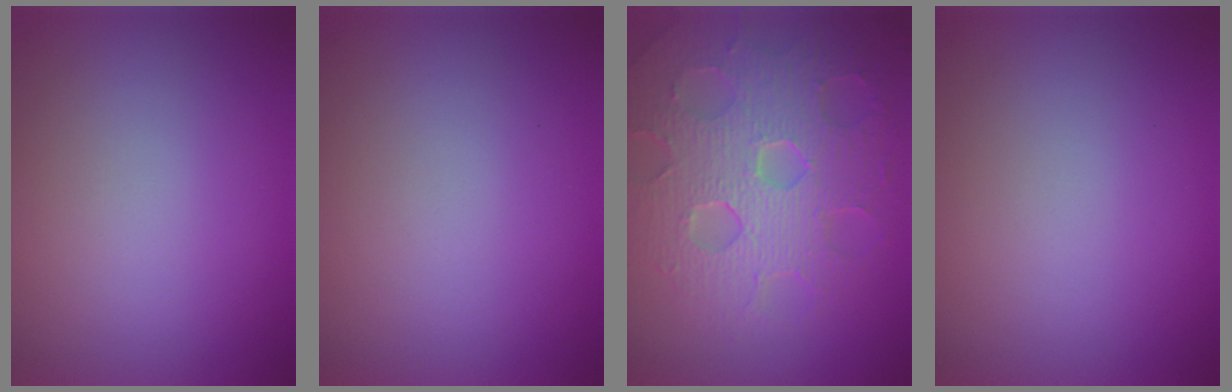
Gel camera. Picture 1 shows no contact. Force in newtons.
{"total": 0.0}
{"total": 8.8, "press": 6.3, "slide": 6.1}
{"total": 0.0}